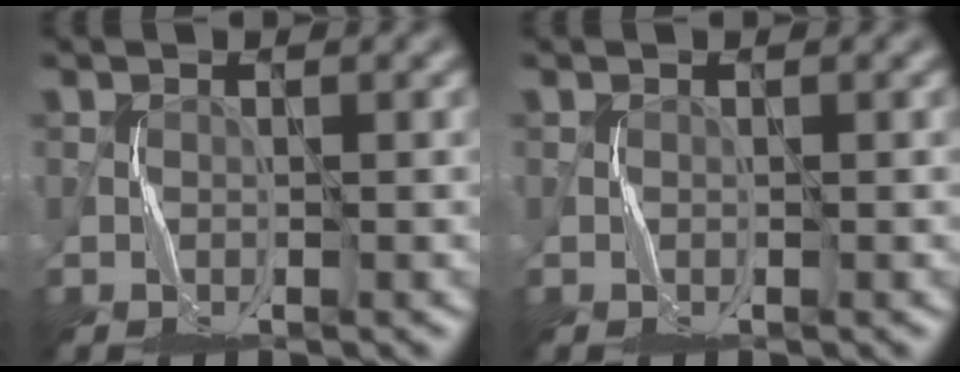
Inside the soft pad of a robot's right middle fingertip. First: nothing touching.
{"total": 0.0}